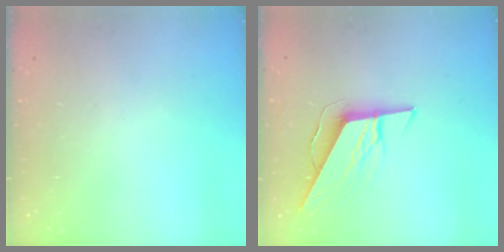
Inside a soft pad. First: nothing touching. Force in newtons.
{"total": 8.8, "press": 8.8, "slide": 0.5}